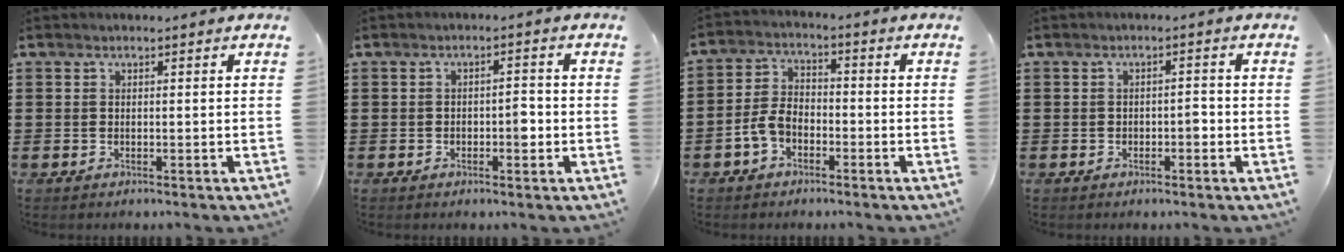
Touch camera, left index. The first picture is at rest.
{"total": 2.5, "force": [-0.7, 1.1, 2.1], "torque": [-0.033, 0.000, -0.017]}
{"total": 4.8, "force": [-2.6, 2.9, 2.8], "torque": [-0.079, 0.004, -0.057]}
{"total": 1.6, "force": [-0.6, 0.7, 1.2], "torque": [-0.027, 0.003, -0.014]}